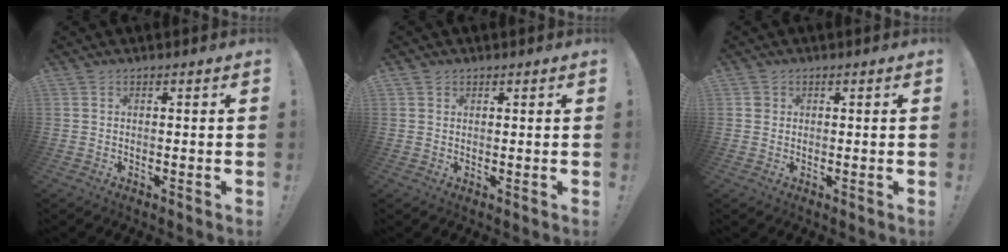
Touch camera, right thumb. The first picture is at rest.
{"total": 1.2, "force": [0.8, 0.9, 0.0], "torque": [0.007, -0.004, 0.014]}
{"total": 1.6, "force": [0.5, 1.5, 0.3], "torque": [0.001, 0.001, 0.009]}